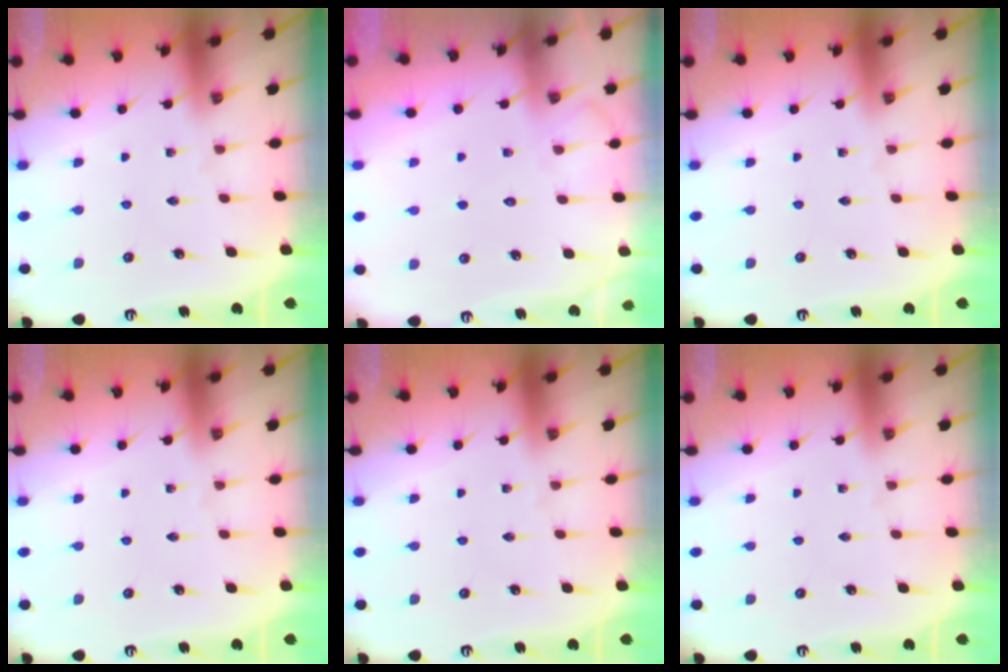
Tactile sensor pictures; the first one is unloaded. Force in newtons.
{"total": 5.9, "press": 5.9, "slide": 0.7}
{"total": 0.0}
{"total": 0.0}
{"total": 0.0}
{"total": 0.0}